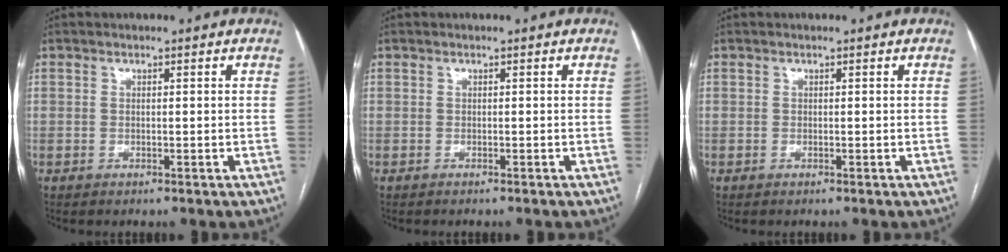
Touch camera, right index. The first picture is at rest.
{"total": 1.1, "force": [-1.0, 0.0, 0.4], "torque": [-0.005, -0.001, -0.016]}
{"total": 0.0}